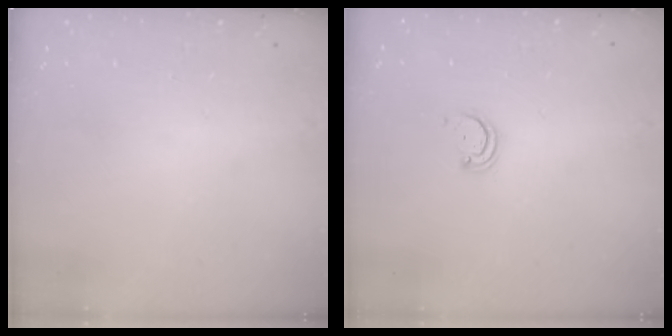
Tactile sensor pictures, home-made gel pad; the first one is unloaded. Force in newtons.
{"total": 2.2, "press": 2.2, "slide": 0.2}